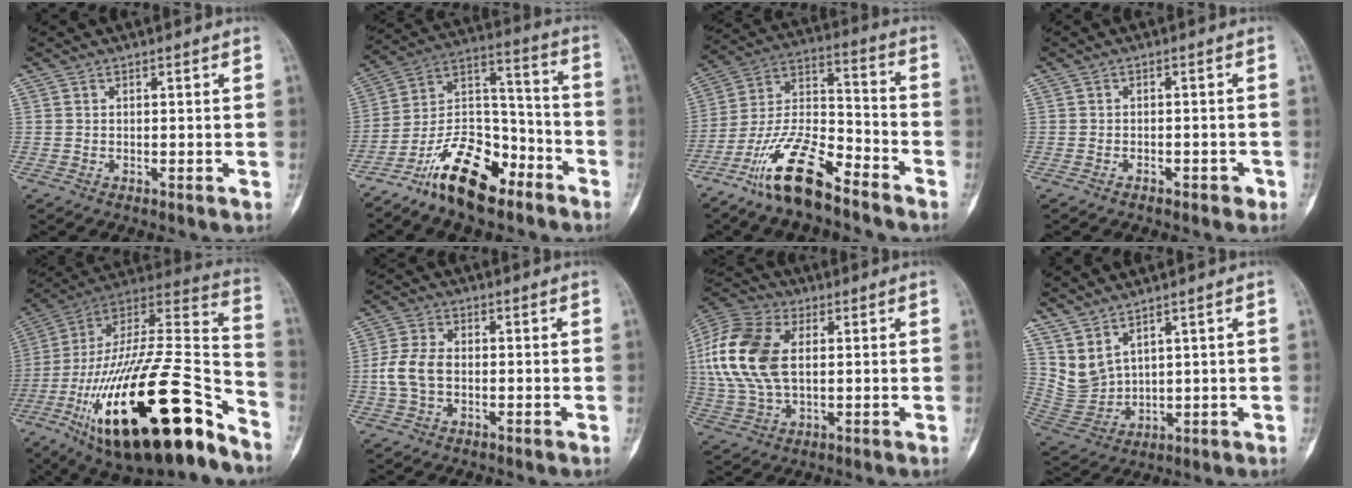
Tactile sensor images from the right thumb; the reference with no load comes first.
{"total": 16.8, "force": [-11.1, 7.5, 10.1], "torque": [-0.151, 0.091, -0.204]}
{"total": 15.7, "force": [-11.0, 5.0, 10.0], "torque": [-0.187, 0.074, -0.209]}
{"total": 2.7, "force": [-1.9, 1.3, 1.4], "torque": [-0.016, 0.018, -0.022]}
{"total": 37.8, "force": [-19.3, 12.5, 30.0], "torque": [-0.503, 0.057, -0.314]}
{"total": 6.7, "force": [-0.6, 4.4, 5.0], "torque": [-0.111, 0.013, -0.016]}
{"total": 17.3, "force": [2.7, 10.5, 13.5], "torque": [-0.294, 0.008, 0.048]}
{"total": 6.5, "force": [4.7, 2.7, 3.5], "torque": [-0.067, -0.033, 0.118]}